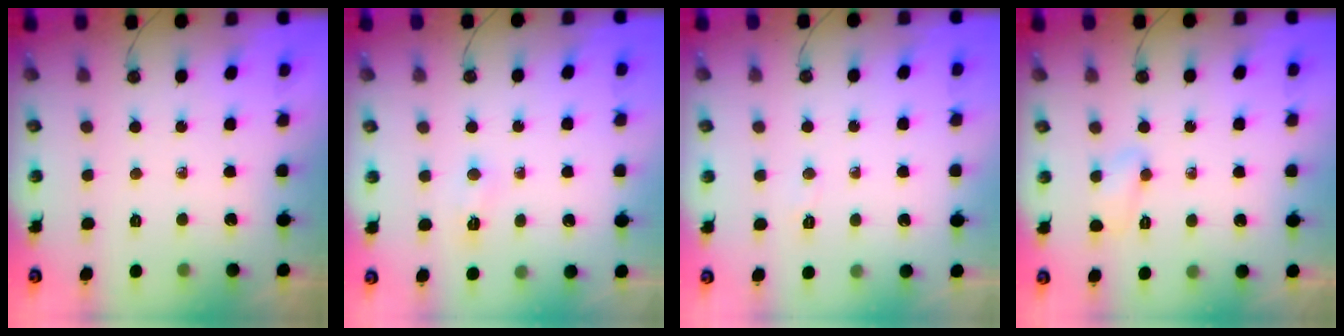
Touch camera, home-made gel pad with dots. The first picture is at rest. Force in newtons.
{"total": 4.1, "press": 3.7, "slide": 1.8}
{"total": 3.7, "press": 3.4, "slide": 1.3}
{"total": 3.9, "press": 3.9, "slide": 0.7}